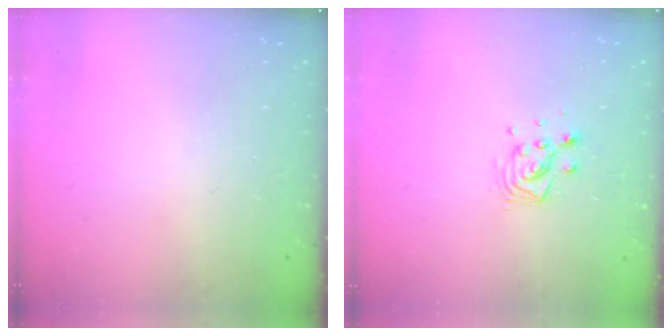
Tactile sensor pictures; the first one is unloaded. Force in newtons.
{"total": 7.8, "press": 7.8, "slide": 0.3}